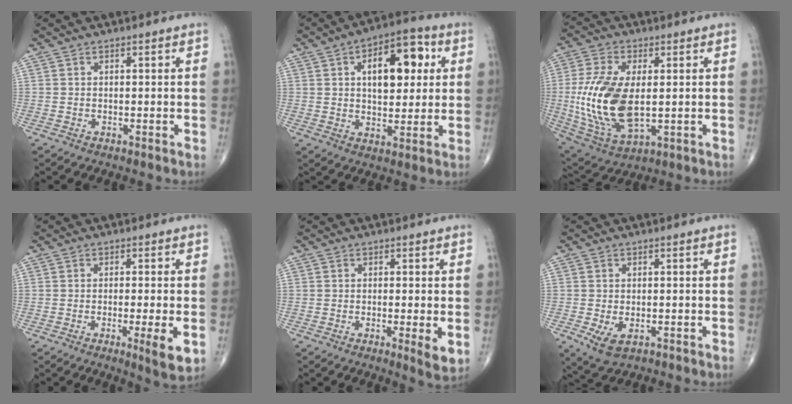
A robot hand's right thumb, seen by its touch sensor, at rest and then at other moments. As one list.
[{"total": 14.6, "force": [3.8, 7.8, 11.7], "torque": [-0.131, 0.009, 0.053]}, {"total": 17.7, "force": [-0.1, 9.1, 15.2], "torque": [-0.325, -0.012, 0.011]}, {"total": 5.8, "force": [-1.6, 0.7, 5.5], "torque": [-0.086, -0.014, -0.026]}, {"total": 4.2, "force": [-0.7, 0.7, 4.0], "torque": [-0.068, -0.014, -0.014]}, {"total": 4.5, "force": [-1.5, 2.5, 3.5], "torque": [-0.065, -0.003, -0.018]}]